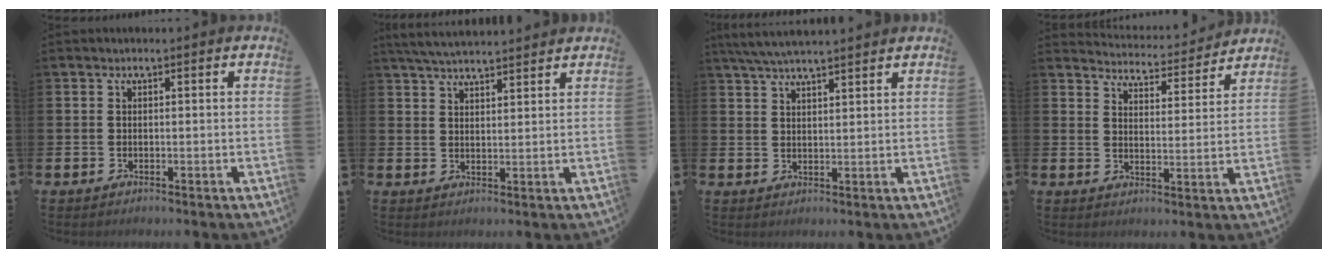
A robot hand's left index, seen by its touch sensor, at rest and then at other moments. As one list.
[{"total": 4.5, "force": [4.4, 0.4, 0.9], "torque": [-0.027, -0.019, 0.079]}, {"total": 4.9, "force": [4.5, 0.3, 1.8], "torque": [-0.044, -0.013, 0.081]}, {"total": 4.4, "force": [4.4, 0.4, 0.1], "torque": [-0.018, -0.039, 0.074]}]